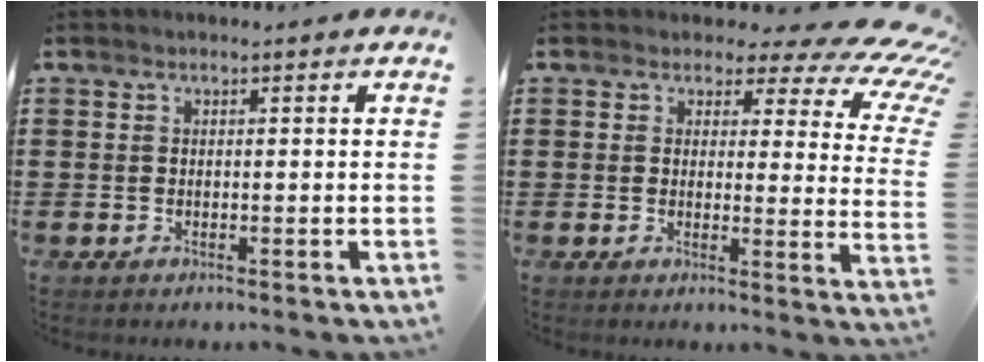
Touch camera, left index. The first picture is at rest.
{"total": 5.3, "force": [3.7, 2.4, 2.9], "torque": [-0.059, -0.017, 0.060]}